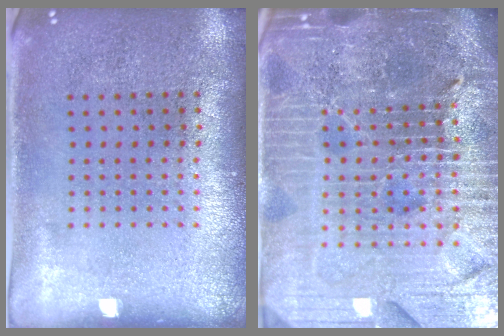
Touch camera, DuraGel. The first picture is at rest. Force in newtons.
{"total": 6.8, "press": 5.9, "slide": 3.3}